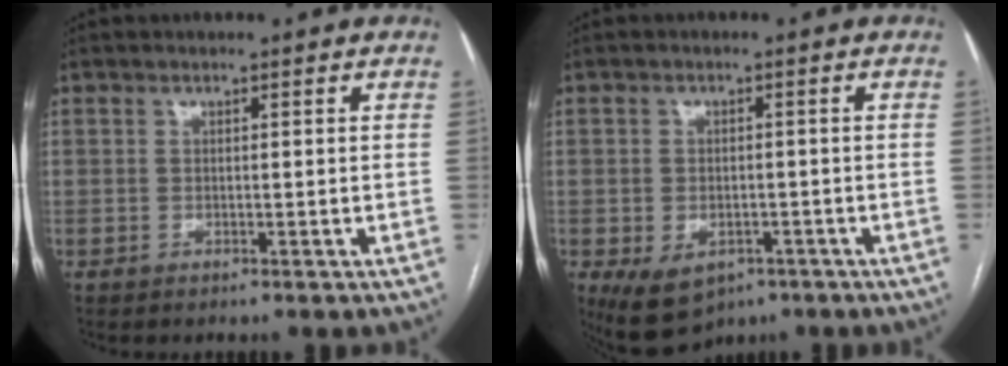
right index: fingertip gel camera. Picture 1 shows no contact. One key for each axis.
{"total": 7.9, "fx": -4.2, "fy": 5.1, "fz": 4.3, "tx": -0.073, "ty": 0.000, "tz": -0.051}